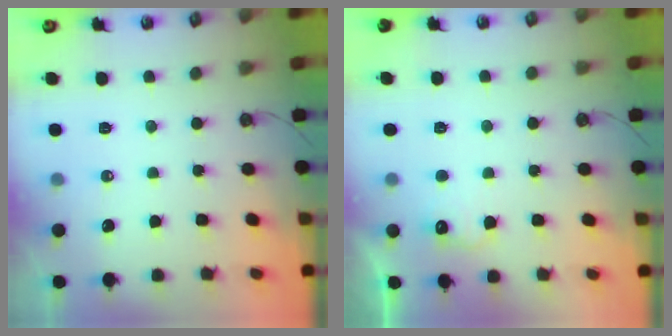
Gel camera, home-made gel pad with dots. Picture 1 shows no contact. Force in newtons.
{"total": 6.9, "press": 6.8, "slide": 1.2}